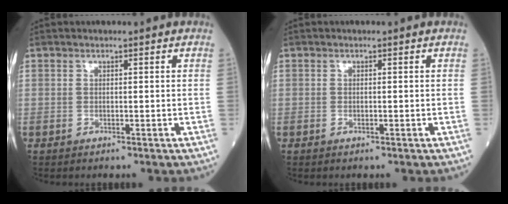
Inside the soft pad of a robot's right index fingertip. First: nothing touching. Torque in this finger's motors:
{"motor_torque": [-0.19, 0.02, -0.04, -0.01]}